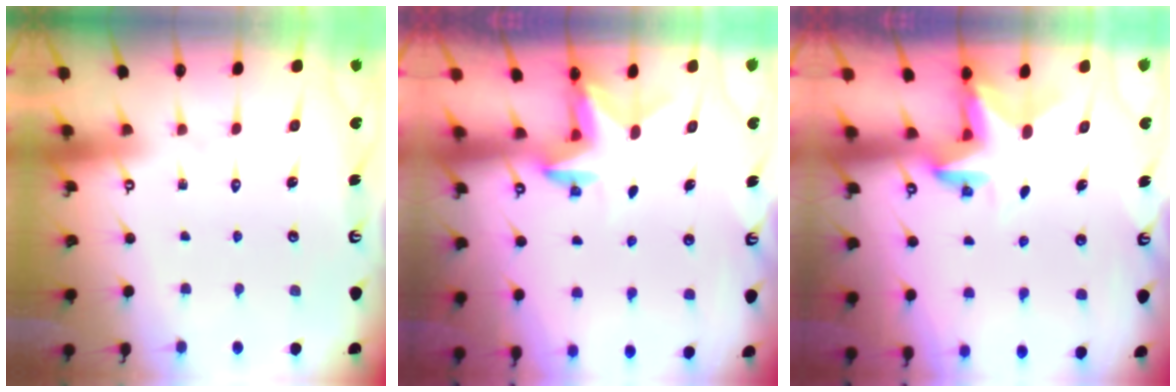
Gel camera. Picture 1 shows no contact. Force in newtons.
{"total": 2.4, "press": 2.3, "slide": 0.4}
{"total": 2.8, "press": 2.8, "slide": 0.2}